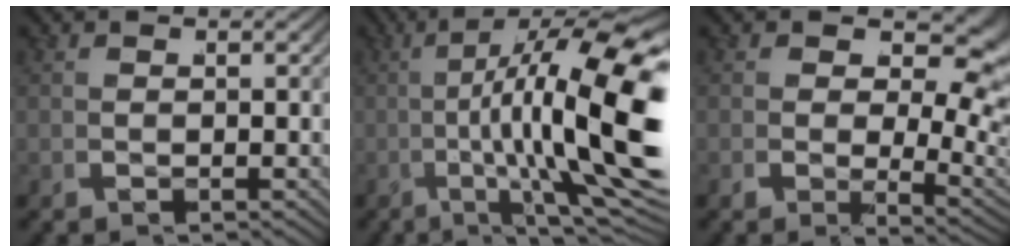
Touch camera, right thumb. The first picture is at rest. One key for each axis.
{"total": 14.2, "fx": 0.4, "fy": 4.9, "fz": 13.3, "tx": -0.195, "ty": 0.000, "tz": 0.007}
{"total": 6.2, "fx": 0.2, "fy": 3.8, "fz": 4.8, "tx": -0.063, "ty": -0.031, "tz": 0.017}